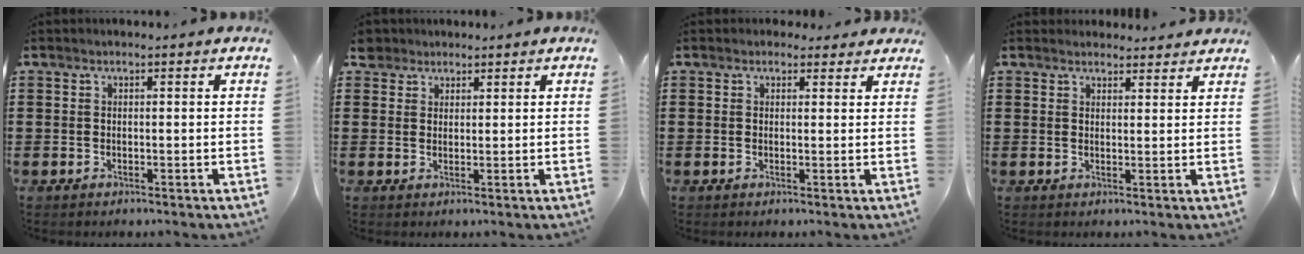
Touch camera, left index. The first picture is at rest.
{"total": 2.7, "force": [2.2, 1.6, 0.2], "torque": [-0.014, 0.012, 0.042]}
{"total": 1.5, "force": [1.1, 0.9, 0.2], "torque": [0.000, 0.005, 0.019]}
{"total": 2.2, "force": [2.1, 0.5, 0.0], "torque": [-0.005, -0.001, 0.041]}